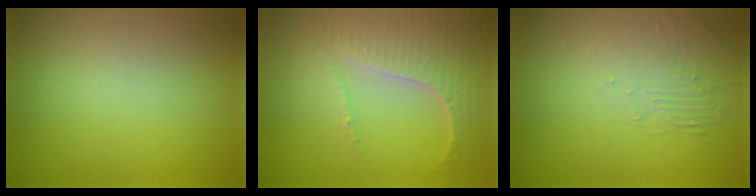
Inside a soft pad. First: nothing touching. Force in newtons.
{"total": 5.8, "press": 4.8, "slide": 3.2}
{"total": 2.0, "press": 0.9, "slide": 1.8}